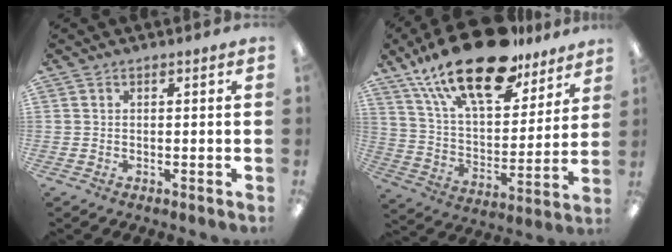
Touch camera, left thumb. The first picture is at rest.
{"total": 23.7, "force": [16.8, 9.1, 14.1], "torque": [-0.259, -0.100, 0.290]}